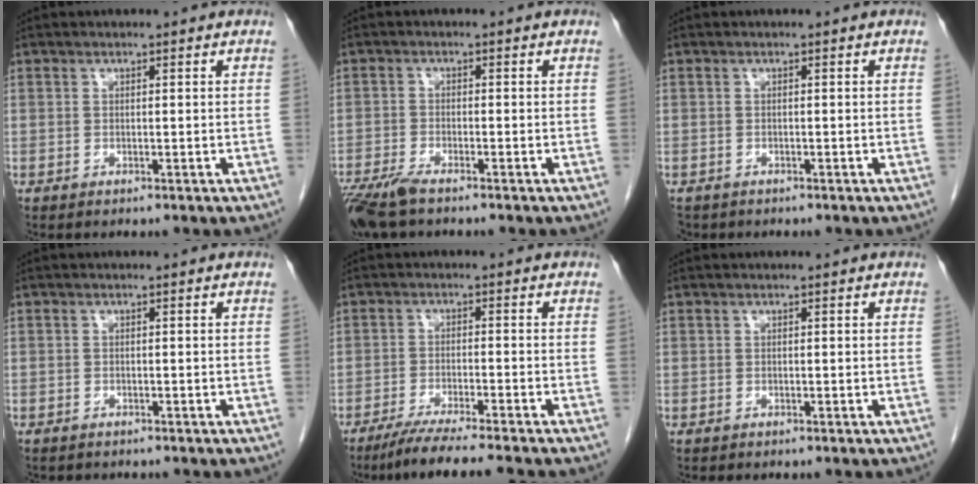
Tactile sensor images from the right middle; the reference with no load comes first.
{"total": 5.6, "force": [-4.3, 1.0, 3.4], "torque": [-0.069, -0.014, -0.081]}
{"total": 2.5, "force": [-2.0, 1.4, 0.6], "torque": [-0.016, -0.003, -0.030]}
{"total": 1.4, "force": [-1.2, 0.8, 0.1], "torque": [-0.010, 0.002, -0.018]}
{"total": 8.5, "force": [-7.1, -1.0, 4.6], "torque": [-0.060, -0.025, -0.117]}
{"total": 0.0}